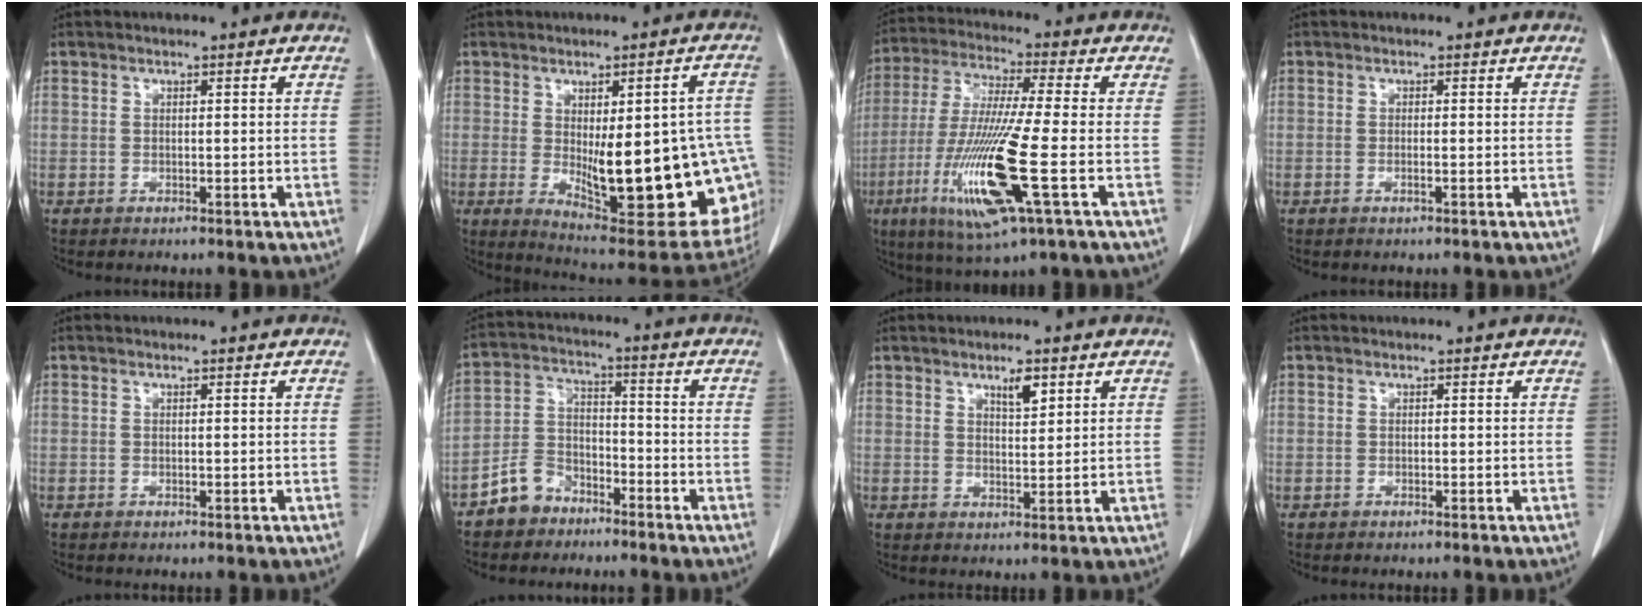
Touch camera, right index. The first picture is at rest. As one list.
[{"total": 23.6, "force": [-3.3, 7.1, 22.2], "torque": [-0.211, 0.002, -0.016]}, {"total": 16.4, "force": [-5.0, 0.3, 15.6], "torque": [-0.325, -0.030, -0.097]}, {"total": 0.8, "force": [-0.3, -0.1, 0.8], "torque": [-0.016, -0.002, -0.004]}, {"total": 0.0}, {"total": 7.0, "force": [-4.9, 4.6, 1.8], "torque": [-0.042, 0.013, -0.094]}, {"total": 3.4, "force": [2.1, 1.0, 2.5], "torque": [-0.043, -0.004, 0.036]}, {"total": 0.0}]